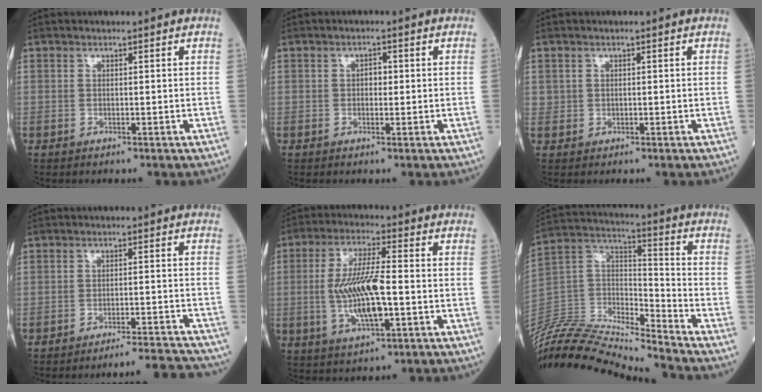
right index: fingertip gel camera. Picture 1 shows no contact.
{"total": 1.3, "force": [0.2, 0.8, 1.1], "torque": [-0.016, 0.003, 0.004]}
{"total": 0.7, "force": [0.2, 0.7, 0.1], "torque": [0.004, 0.004, 0.005]}
{"total": 8.8, "force": [-8.8, -1.0, 0.6], "torque": [0.003, 0.006, -0.114]}
{"total": 10.4, "force": [-1.4, 2.0, 10.1], "torque": [-0.205, 0.000, -0.021]}
{"total": 20.4, "force": [-19.5, 0.0, 5.9], "torque": [-0.124, 0.024, -0.354]}